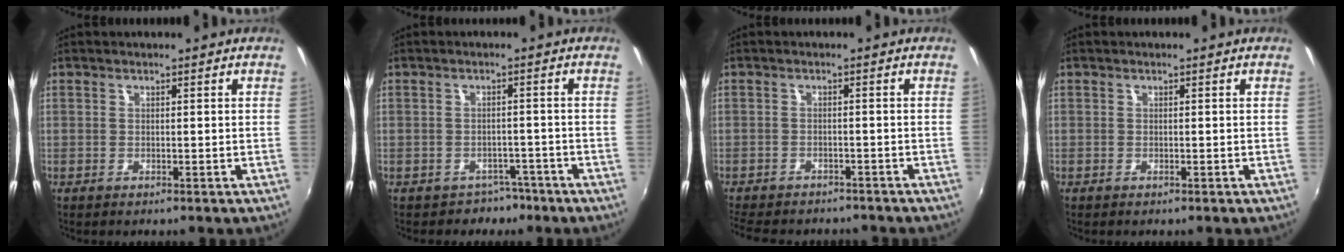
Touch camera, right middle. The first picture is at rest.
{"total": 4.0, "force": [-2.8, 2.8, 0.1], "torque": [-0.006, 0.010, -0.039]}
{"total": 10.1, "force": [-8.8, 3.3, 3.7], "torque": [-0.093, -0.019, -0.130]}
{"total": 0.0}